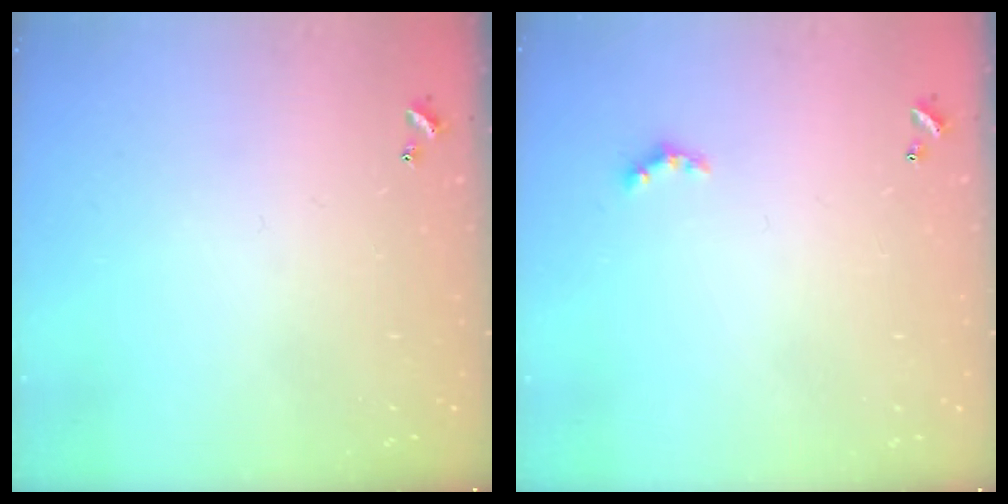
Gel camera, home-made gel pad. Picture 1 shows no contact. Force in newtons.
{"total": 2.4, "press": 2.4, "slide": 0.6}